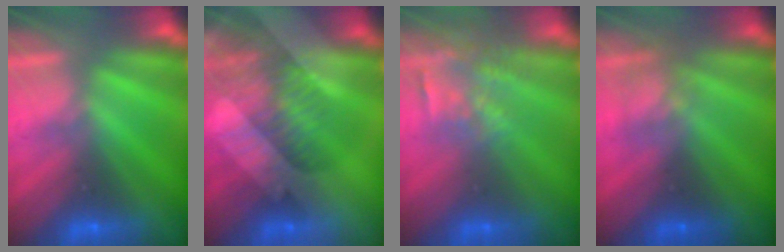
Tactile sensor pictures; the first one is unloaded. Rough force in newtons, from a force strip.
{"total": 3.2}
{"total": 3.8}
{"total": 2.4}